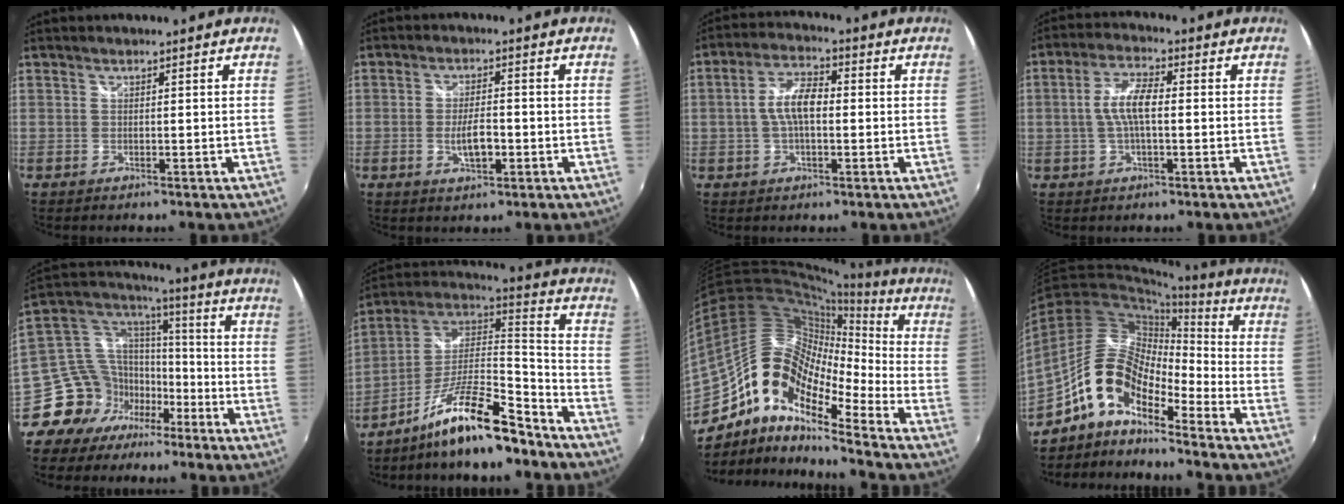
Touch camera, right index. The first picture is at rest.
{"total": 5.0, "force": [-1.5, 1.9, 4.4], "torque": [-0.087, -0.003, -0.023]}
{"total": 7.0, "force": [-0.4, 3.2, 6.2], "torque": [-0.122, 0.014, -0.008]}
{"total": 6.7, "force": [-0.3, 2.3, 6.2], "torque": [-0.125, 0.010, -0.007]}
{"total": 13.9, "force": [-8.9, 10.0, 3.8], "torque": [-0.081, 0.052, -0.153]}
{"total": 16.4, "force": [-11.7, 3.5, 10.9], "torque": [-0.210, 0.010, -0.209]}
{"total": 19.2, "force": [-10.3, 8.8, 13.6], "torque": [-0.232, -0.011, -0.210]}
{"total": 12.6, "force": [-8.2, 5.1, 8.1], "torque": [-0.154, 0.018, -0.168]}